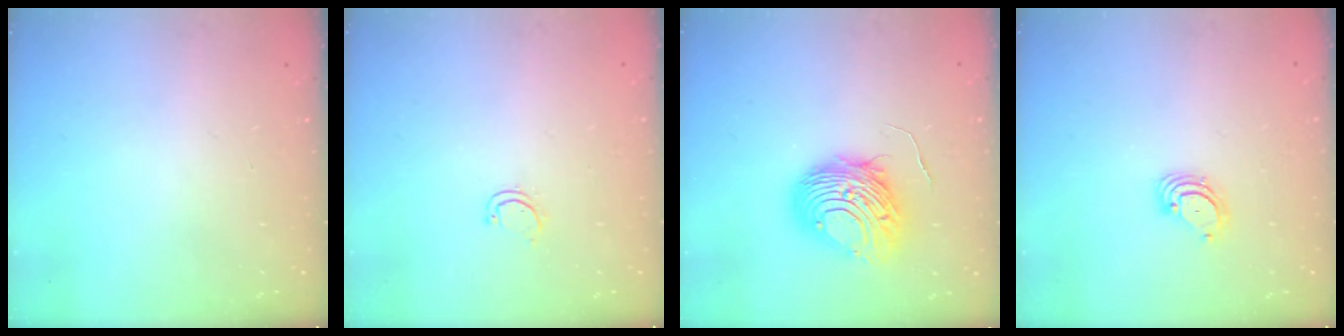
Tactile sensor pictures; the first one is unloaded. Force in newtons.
{"total": 4.6, "press": 4.4, "slide": 1.2}
{"total": 11.0, "press": 11.0, "slide": 0.8}
{"total": 3.6, "press": 3.6, "slide": 0.3}